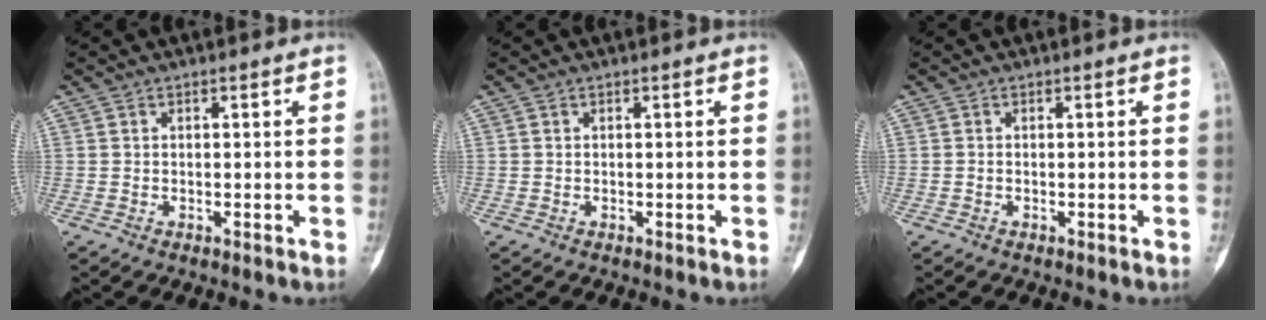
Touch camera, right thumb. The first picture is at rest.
{"total": 0.0}
{"total": 0.0}